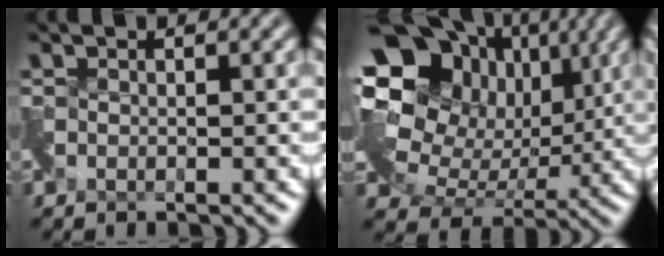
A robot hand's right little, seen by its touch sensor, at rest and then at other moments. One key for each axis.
{"total": 15.7, "fx": 5.5, "fy": 12.1, "fz": 8.4, "tx": -0.197, "ty": 0.043, "tz": 0.097}